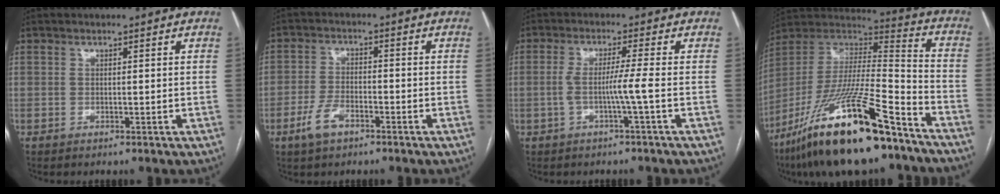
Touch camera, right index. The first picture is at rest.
{"total": 5.1, "force": [-3.0, 2.6, 3.3], "torque": [-0.072, 0.000, -0.055]}
{"total": 4.3, "force": [-1.1, -1.1, 4.0], "torque": [-0.073, 0.005, -0.017]}
{"total": 26.0, "force": [-17.4, 3.6, 19.0], "torque": [-0.338, -0.033, -0.309]}